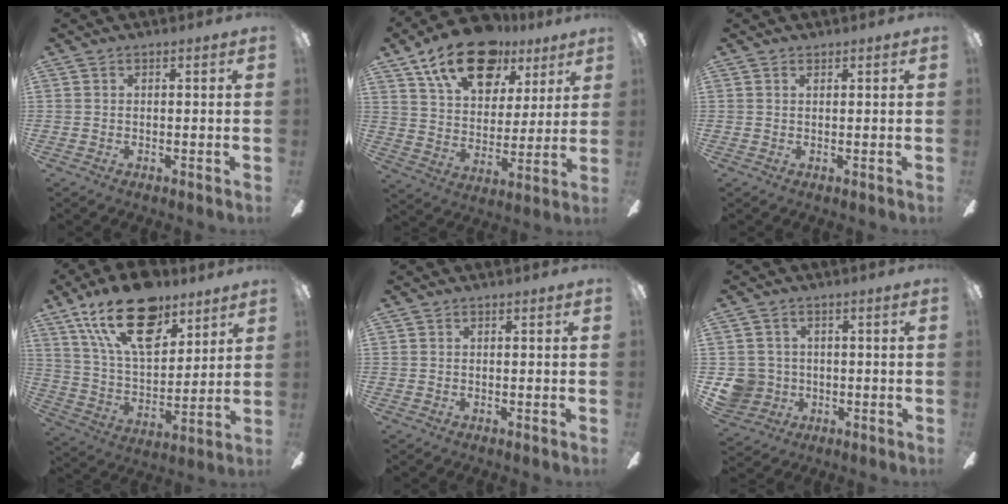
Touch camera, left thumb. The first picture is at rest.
{"total": 19.3, "force": [12.5, 10.4, 10.5], "torque": [-0.168, -0.061, 0.217]}
{"total": 0.5, "force": [0.4, 0.3, 0.2], "torque": [-0.005, 0.000, 0.008]}
{"total": 22.5, "force": [13.3, 11.4, 14.1], "torque": [-0.261, -0.057, 0.233]}
{"total": 0.0}
{"total": 7.0, "force": [-0.7, 6.7, 1.6], "torque": [-0.054, 0.006, -0.010]}